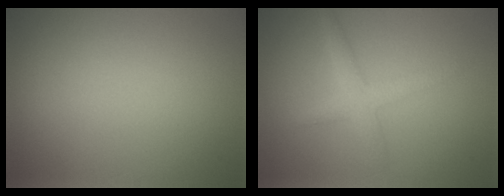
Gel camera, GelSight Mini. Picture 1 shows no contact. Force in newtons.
{"total": 2.2, "press": 2.2, "slide": 0.1}